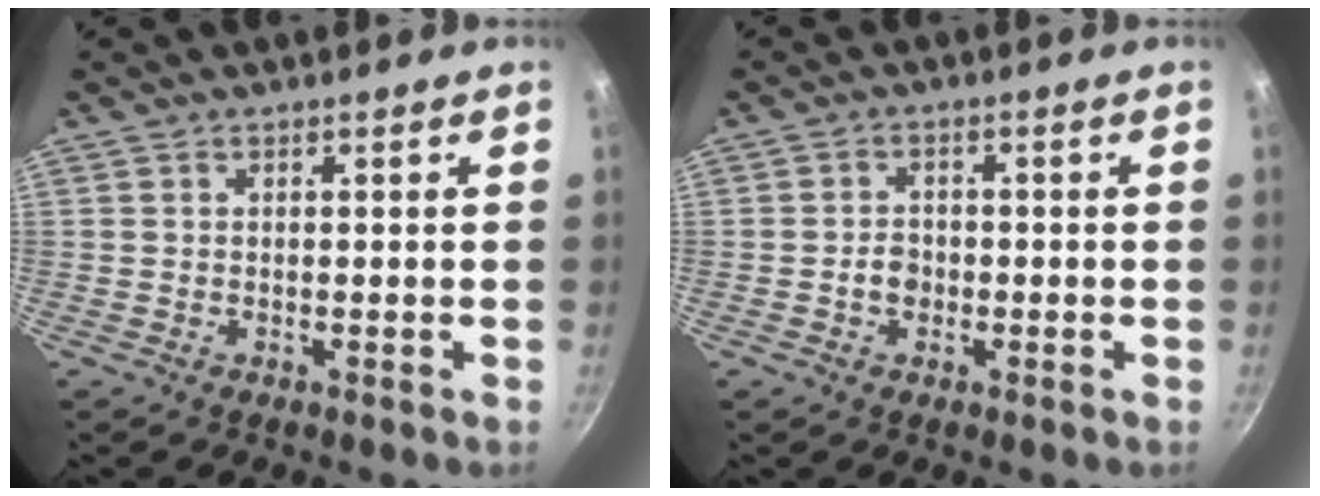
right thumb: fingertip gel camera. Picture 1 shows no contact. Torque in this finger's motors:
{"motor_torque": [0.38, 0.71, 0.47, 0.04, 0.04]}